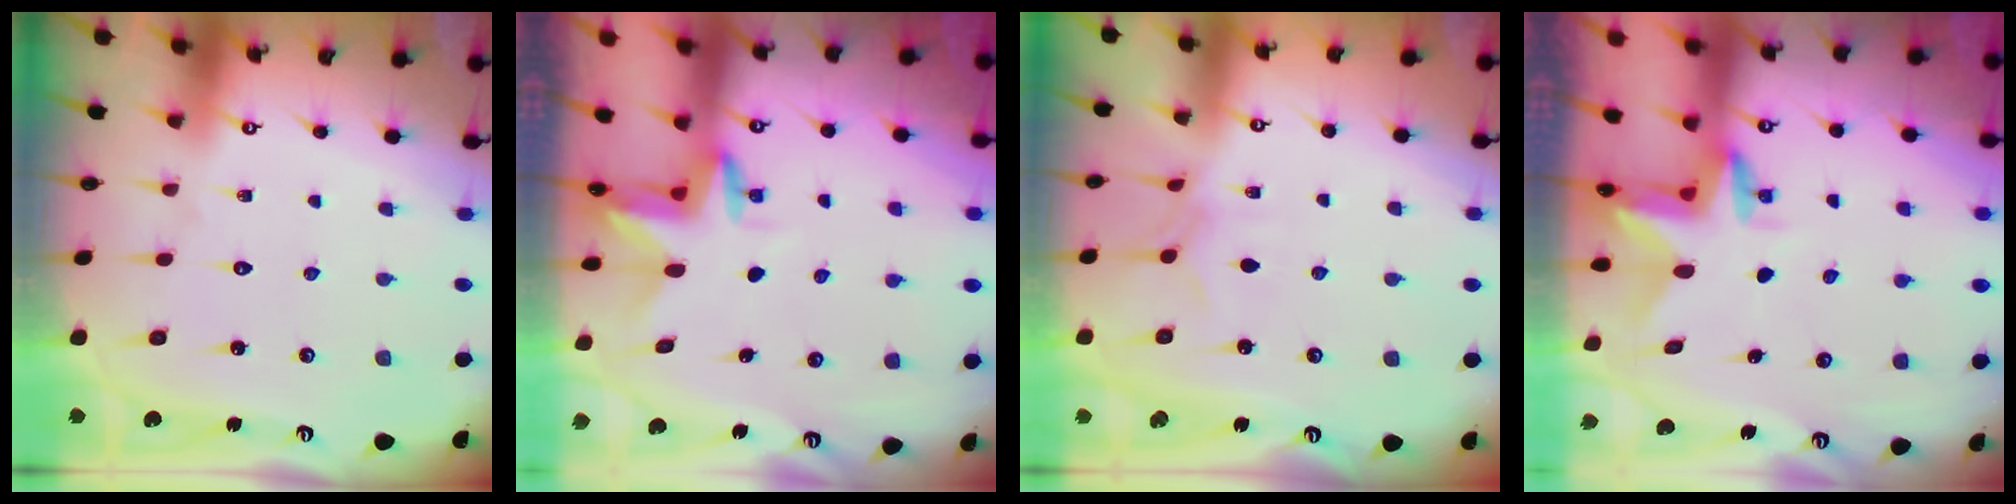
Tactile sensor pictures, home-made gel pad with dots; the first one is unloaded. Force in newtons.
{"total": 3.2, "press": 3.1, "slide": 0.3}
{"total": 4.1, "press": 4.1, "slide": 0.6}
{"total": 3.1, "press": 3.0, "slide": 0.2}